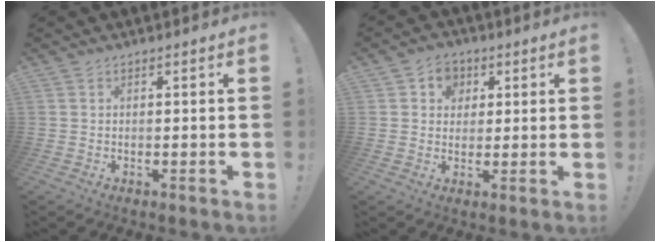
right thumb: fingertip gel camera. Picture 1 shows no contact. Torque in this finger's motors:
{"motor_torque": [0.80, 0.78, 0.02, -0.01, 0.00]}